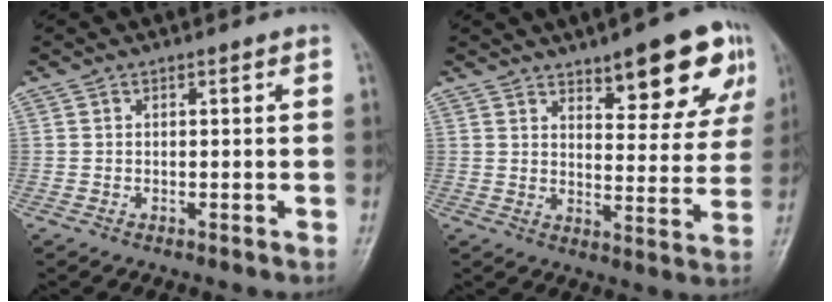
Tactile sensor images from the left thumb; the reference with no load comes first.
{"total": 14.6, "force": [8.6, 5.1, 10.7], "torque": [-0.093, -0.037, 0.118]}